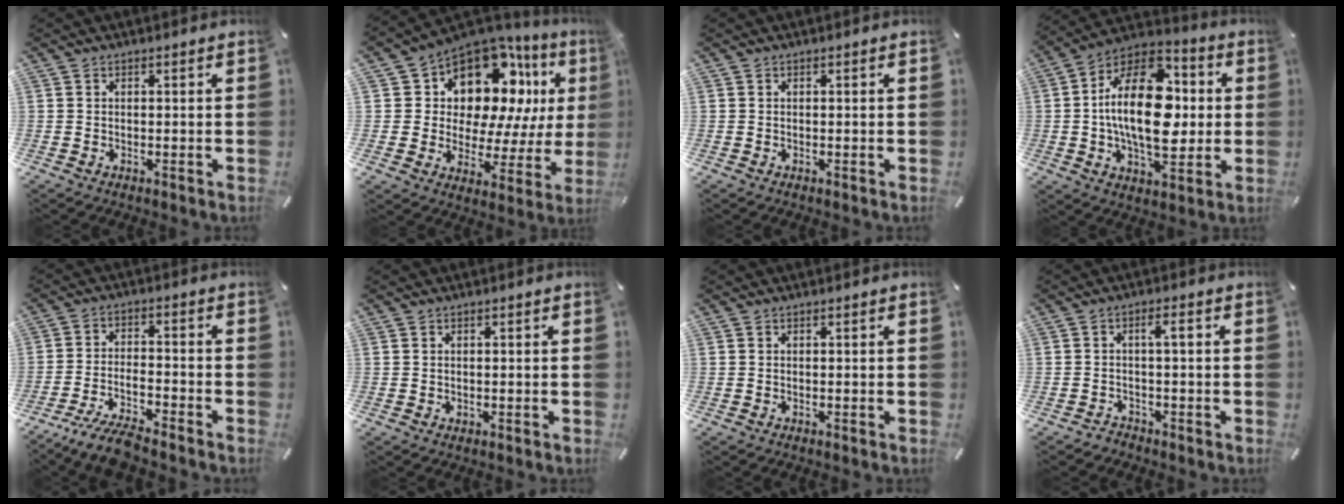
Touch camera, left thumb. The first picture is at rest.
{"total": 15.4, "force": [8.1, 10.1, 8.5], "torque": [-0.127, -0.067, 0.143]}
{"total": 0.0}
{"total": 23.1, "force": [1.0, 13.4, 18.8], "torque": [-0.360, 0.002, 0.011]}
{"total": 8.6, "force": [-7.4, 1.5, 4.2], "torque": [-0.080, 0.028, -0.142]}
{"total": 0.6, "force": [-0.1, 0.6, 0.3], "torque": [-0.005, 0.002, -0.002]}
{"total": 0.0}
{"total": 2.5, "force": [-0.6, 1.1, 2.2], "torque": [-0.048, 0.015, -0.018]}